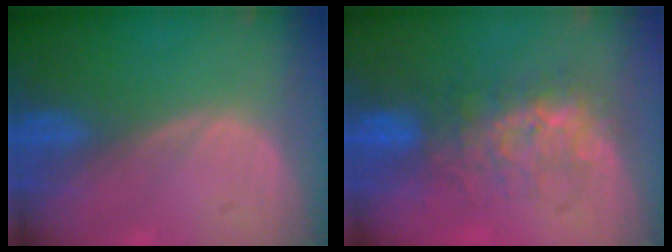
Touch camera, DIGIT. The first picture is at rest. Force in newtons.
{"total": 7.7, "press": 7.3, "slide": 2.3}